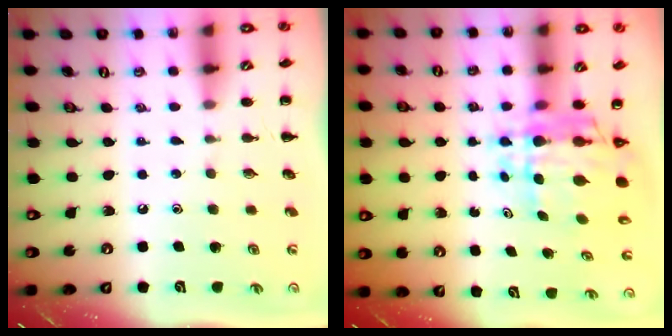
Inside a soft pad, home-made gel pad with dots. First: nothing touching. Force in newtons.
{"total": 8.1, "press": 7.7, "slide": 2.5}